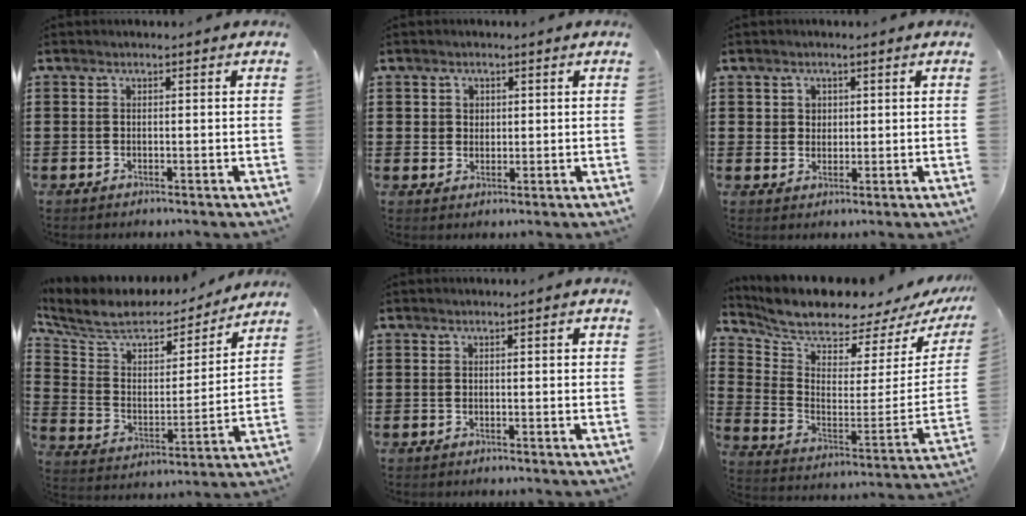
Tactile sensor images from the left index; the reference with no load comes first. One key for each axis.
{"total": 1.9, "fx": 1.0, "fy": 1.6, "fz": 0.2, "tx": -0.010, "ty": 0.006, "tz": 0.019}
{"total": 2.4, "fx": 1.2, "fy": 2.0, "fz": 0.2, "tx": -0.005, "ty": 0.005, "tz": 0.019}
{"total": 8.1, "fx": 6.7, "fy": 3.1, "fz": 3.4, "tx": -0.100, "ty": -0.039, "tz": 0.113}
{"total": 0.6, "fx": 0.0, "fy": 0.1, "fz": 0.6, "tx": -0.010, "ty": 0.000, "tz": 0.000}
{"total": 6.5, "fx": 6.4, "fy": 0.5, "fz": 1.4, "tx": -0.068, "ty": -0.065, "tz": 0.107}